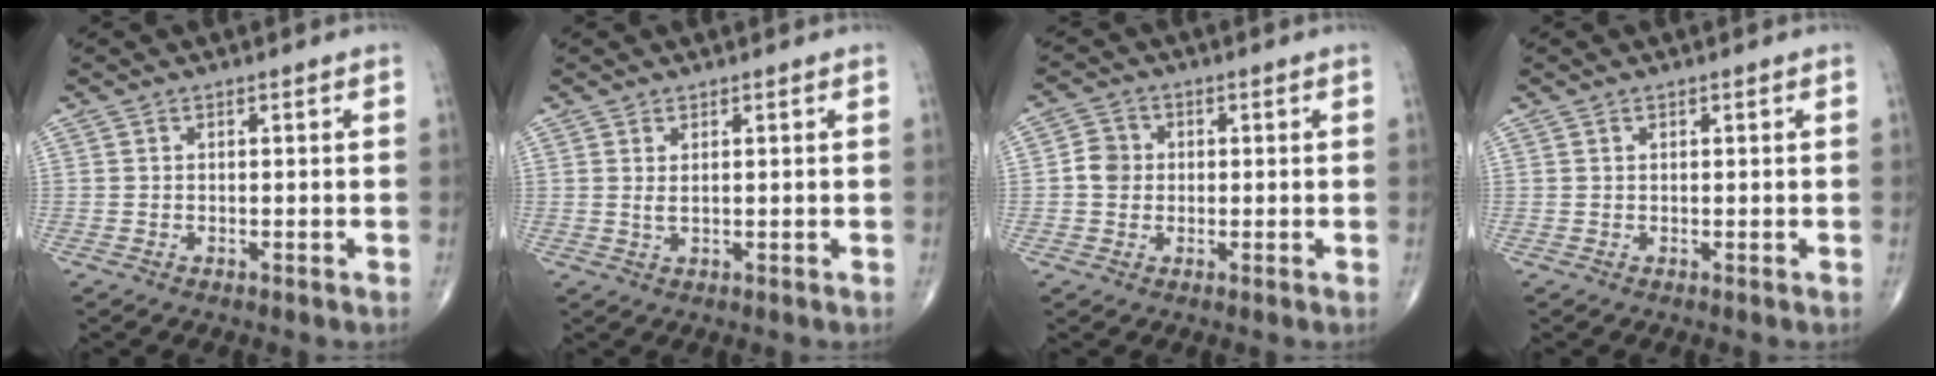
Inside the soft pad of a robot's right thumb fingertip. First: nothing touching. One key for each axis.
{"total": 1.4, "fx": 0.4, "fy": 0.4, "fz": 1.2, "tx": -0.026, "ty": -0.002, "tz": 0.012}
{"total": 3.9, "fx": -0.1, "fy": 3.5, "fz": 1.7, "tx": -0.016, "ty": 0.007, "tz": -0.008}
{"total": 0.0}